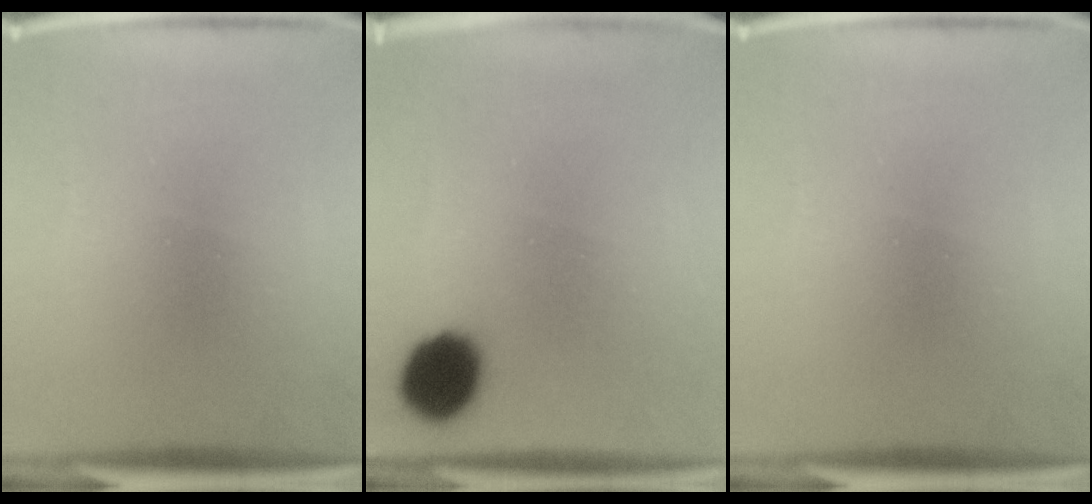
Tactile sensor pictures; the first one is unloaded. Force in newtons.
{"total": 12.1}
{"total": 0.0}